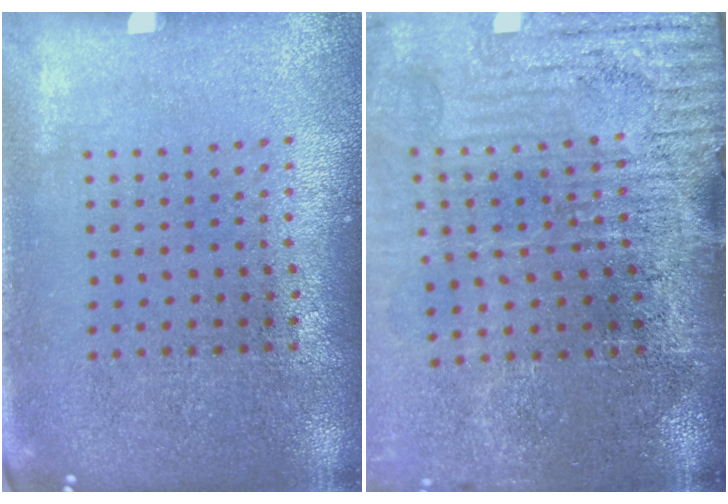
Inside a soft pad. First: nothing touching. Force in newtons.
{"total": 4.9, "press": 4.1, "slide": 2.6}